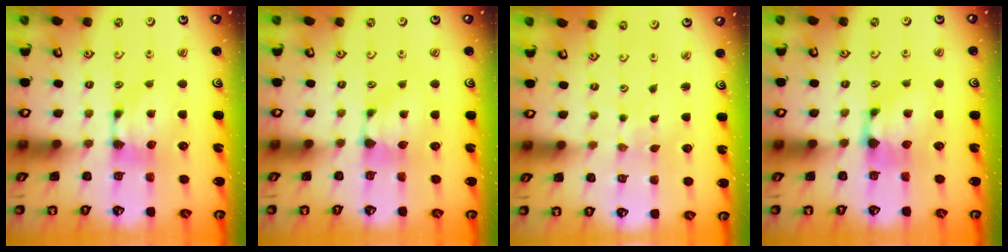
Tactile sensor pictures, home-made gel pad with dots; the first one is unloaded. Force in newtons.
{"total": 0.8, "press": 0.5, "slide": 0.6}
{"total": 4.9, "press": 4.9, "slide": 0.2}
{"total": 0.9, "press": 0.2, "slide": 0.9}